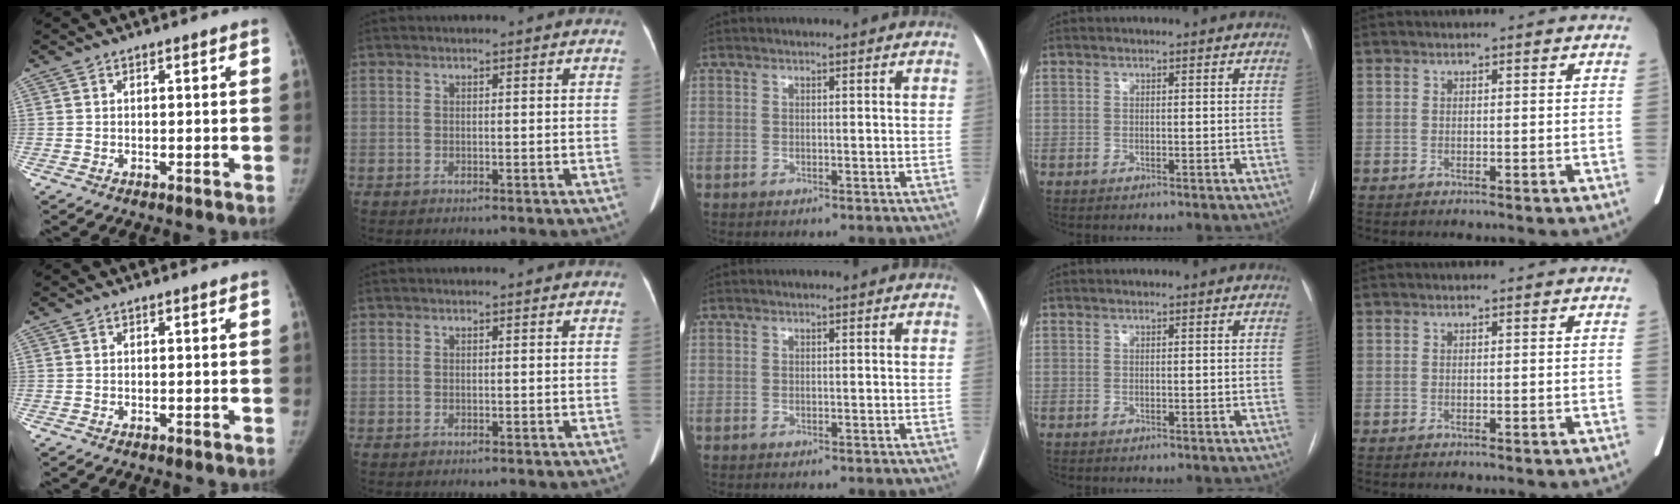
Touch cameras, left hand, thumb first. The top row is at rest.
{}